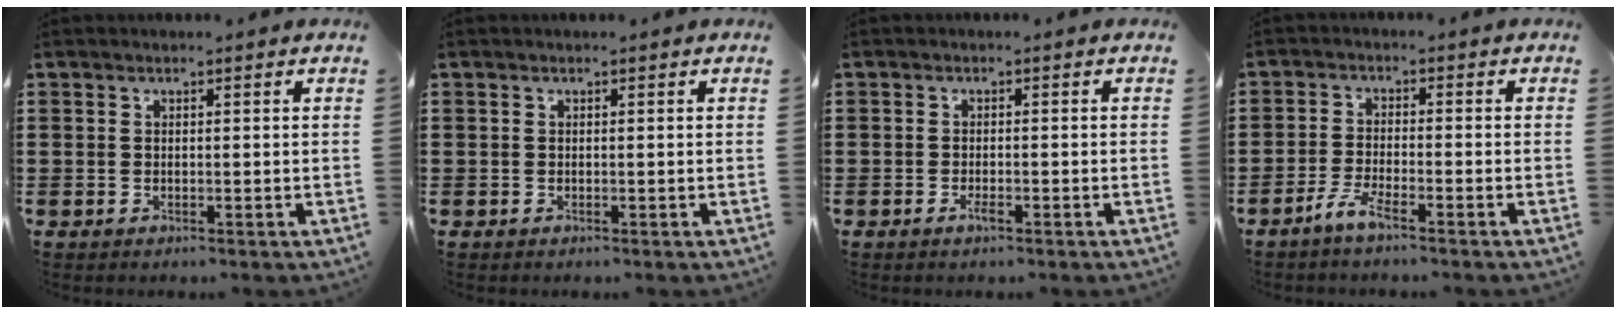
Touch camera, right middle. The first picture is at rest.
{"total": 0.0}
{"total": 2.5, "force": [-1.5, 0.7, 1.9], "torque": [-0.048, -0.004, -0.031]}
{"total": 3.6, "force": [-2.6, 0.5, 2.4], "torque": [-0.061, -0.003, -0.057]}